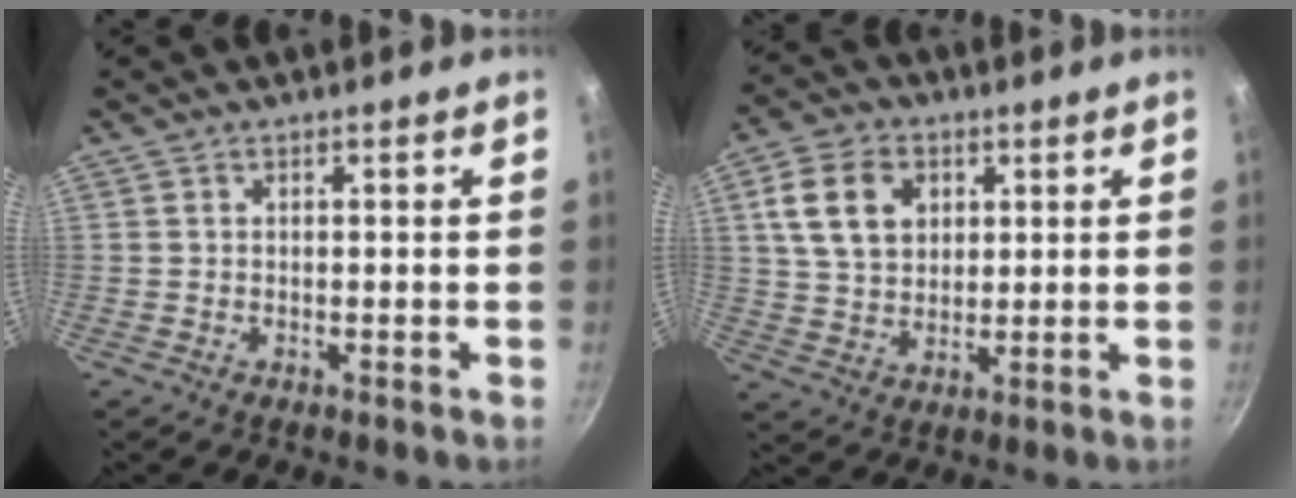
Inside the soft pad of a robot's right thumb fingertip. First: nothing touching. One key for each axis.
{"total": 11.3, "fx": 3.3, "fy": 8.4, "fz": 6.8, "tx": -0.104, "ty": 0.000, "tz": 0.058}